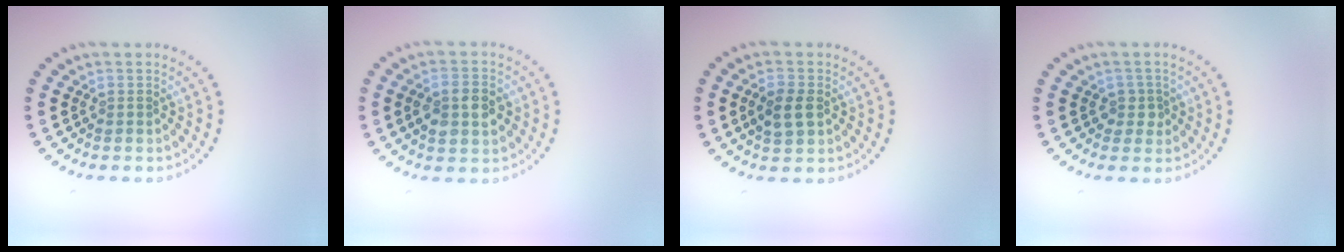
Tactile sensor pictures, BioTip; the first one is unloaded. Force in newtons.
{"total": 3.7, "press": 3.7, "slide": 0.1}
{"total": 2.5, "press": 2.5, "slide": 0.3}
{"total": 1.4, "press": 1.2, "slide": 0.8}